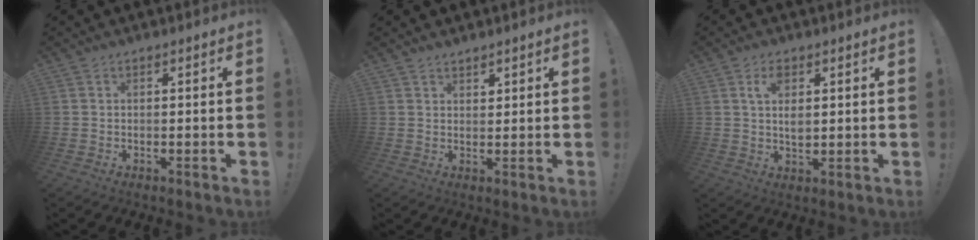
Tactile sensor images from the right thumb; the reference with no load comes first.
{"total": 2.1, "force": [1.8, 1.1, 0.4], "torque": [0.010, -0.016, 0.030]}
{"total": 4.9, "force": [1.7, 2.4, 3.9], "torque": [-0.058, -0.007, 0.026]}